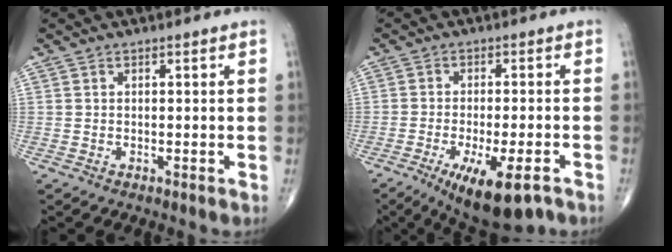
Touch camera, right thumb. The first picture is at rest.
{"total": 11.7, "force": [-6.6, 3.5, 9.0], "torque": [-0.139, 0.003, -0.098]}